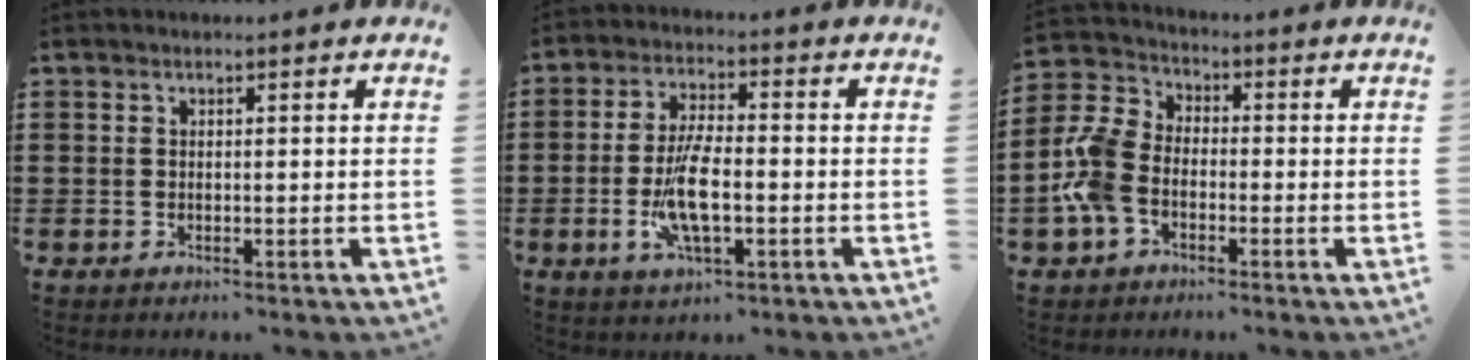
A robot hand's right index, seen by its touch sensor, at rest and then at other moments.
{"total": 8.6, "force": [-1.9, 2.8, 7.9], "torque": [-0.172, -0.012, -0.038]}
{"total": 7.4, "force": [-2.5, 5.0, 4.8], "torque": [-0.144, 0.001, -0.061]}